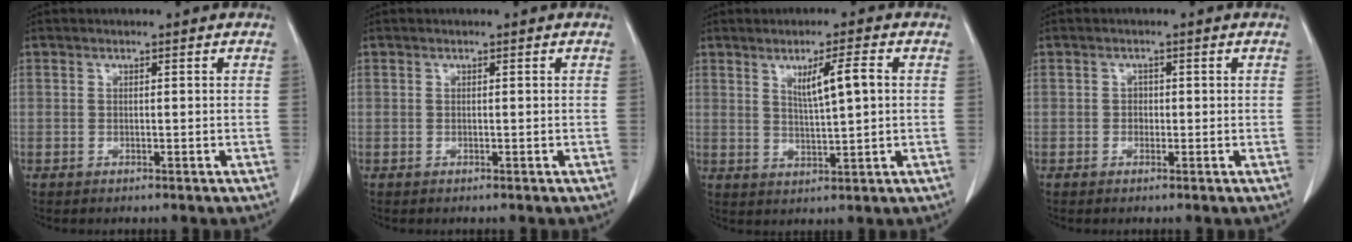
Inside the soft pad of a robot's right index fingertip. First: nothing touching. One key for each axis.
{"total": 0.0}
{"total": 5.7, "fx": 1.7, "fy": 0.4, "fz": 5.5, "tx": -0.092, "ty": -0.003, "tz": 0.031}
{"total": 1.1, "fx": -0.1, "fy": 1.0, "fz": 0.4, "tx": -0.001, "ty": 0.004, "tz": -0.004}